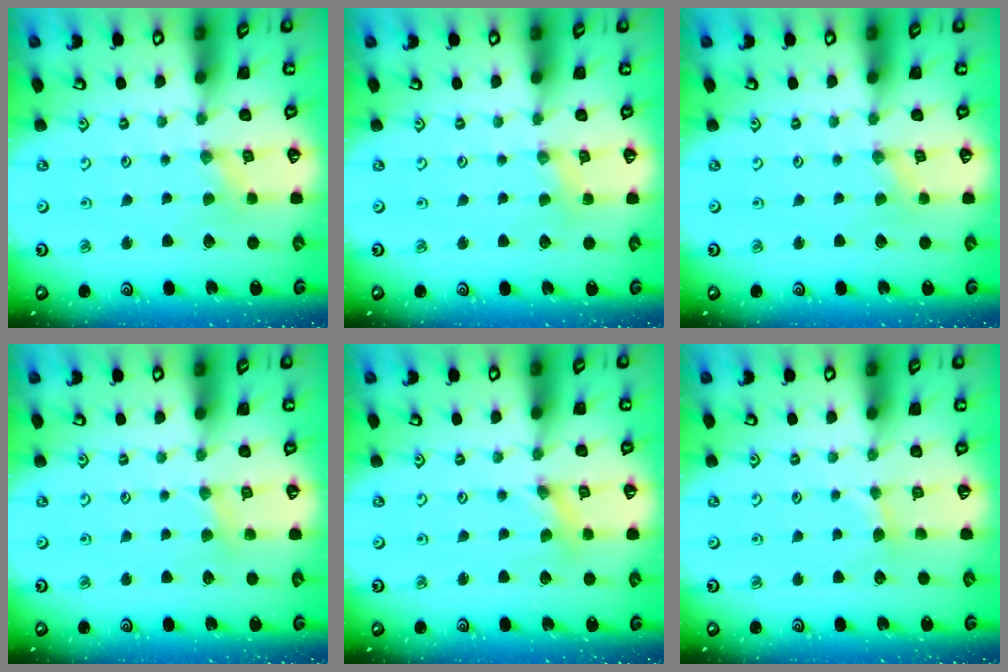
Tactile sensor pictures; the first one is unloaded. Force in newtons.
{"total": 2.4, "press": 2.4, "slide": 0.5}
{"total": 0.0}
{"total": 3.3, "press": 3.2, "slide": 0.7}
{"total": 1.7, "press": 1.6, "slide": 0.3}
{"total": 2.4, "press": 2.4, "slide": 0.4}